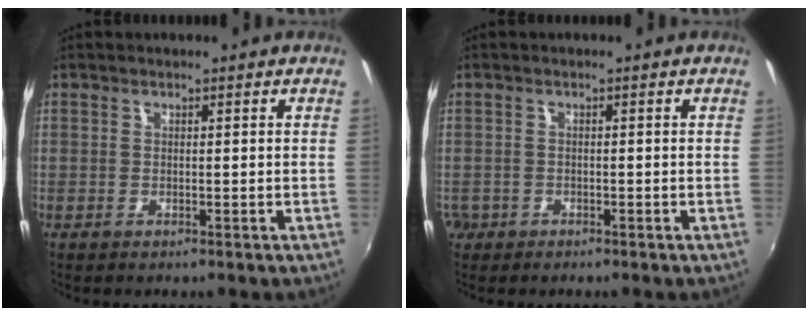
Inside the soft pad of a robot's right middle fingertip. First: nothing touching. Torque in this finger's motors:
{"motor_torque": [-0.38, -0.09, -0.02, -0.03]}